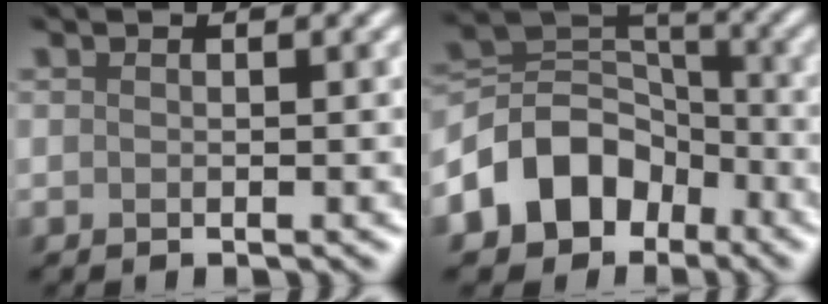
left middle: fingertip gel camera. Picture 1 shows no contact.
{"total": 8.0, "force": [-4.1, 5.9, 3.5], "torque": [-0.053, 0.008, -0.088]}